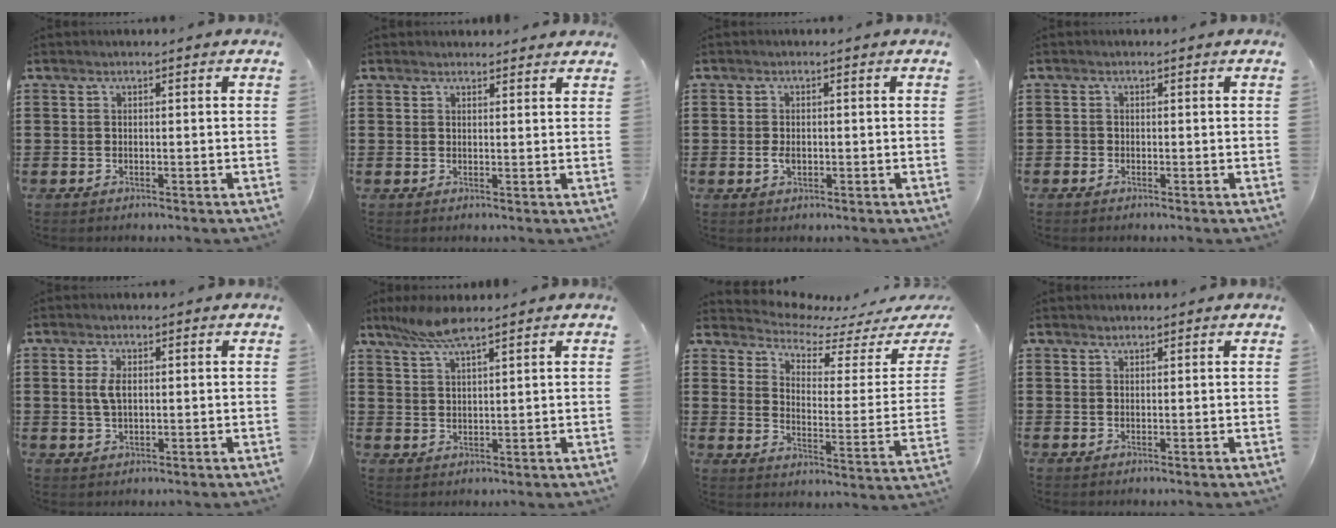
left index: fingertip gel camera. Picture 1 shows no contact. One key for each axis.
{"total": 1.5, "fx": 1.4, "fy": 0.3, "fz": 0.0, "tx": -0.004, "ty": 0.004, "tz": 0.028}
{"total": 1.9, "fx": -0.3, "fy": 1.0, "fz": 1.6, "tx": -0.039, "ty": -0.001, "tz": -0.007}
{"total": 0.7, "fx": -0.4, "fy": 0.5, "fz": 0.1, "tx": -0.004, "ty": 0.001, "tz": -0.008}
{"total": 3.3, "fx": 0.5, "fy": 1.6, "fz": 2.9, "tx": -0.068, "ty": 0.004, "tz": 0.006}
{"total": 5.5, "fx": 4.2, "fy": 0.6, "fz": 3.6, "tx": -0.079, "ty": -0.003, "tz": 0.076}
{"total": 5.0, "fx": 4.6, "fy": 1.1, "fz": 1.6, "tx": -0.052, "ty": -0.041, "tz": 0.073}
{"total": 0.7, "fx": 0.6, "fy": 0.2, "fz": 0.0, "tx": -0.001, "ty": 0.001, "tz": 0.012}